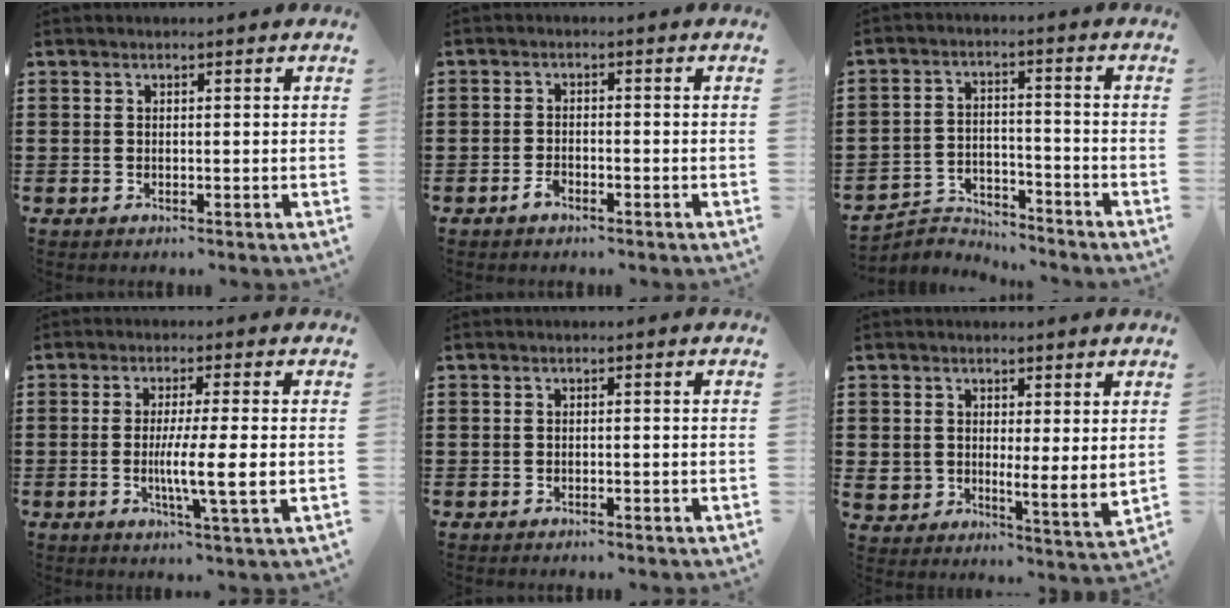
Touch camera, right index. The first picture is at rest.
{"total": 1.8, "force": [-1.3, 0.6, 1.1], "torque": [-0.022, -0.001, -0.026]}
{"total": 4.2, "force": [-4.1, 0.7, 0.2], "torque": [-0.010, 0.007, -0.087]}
{"total": 6.7, "force": [-0.9, 0.0, 6.7], "torque": [-0.116, -0.012, -0.018]}
{"total": 0.5, "force": [-0.4, 0.0, 0.3], "torque": [-0.006, -0.002, -0.009]}
{"total": 4.4, "force": [3.5, 2.4, 1.1], "torque": [-0.026, -0.016, 0.064]}